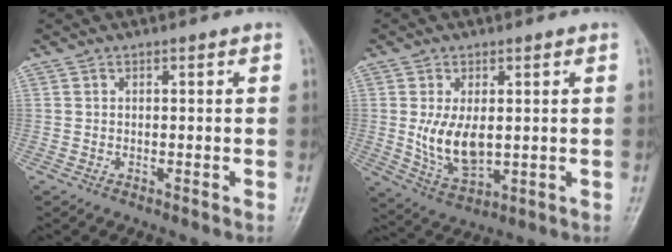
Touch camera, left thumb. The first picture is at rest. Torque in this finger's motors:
{"motor_torque": [0.79, 0.87, 1.24, -0.02, 0.08]}